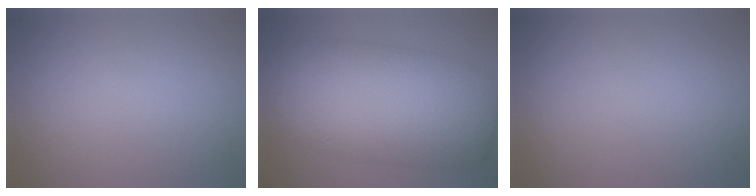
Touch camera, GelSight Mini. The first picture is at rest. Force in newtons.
{"total": 12.5, "press": 12.5, "slide": 0.4}
{"total": 0.0}